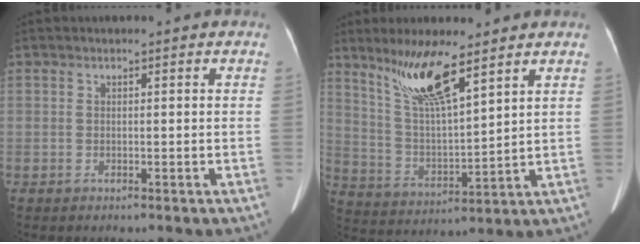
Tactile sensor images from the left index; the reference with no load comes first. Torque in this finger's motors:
{"motor_torque": [0.40, -0.47, 0.61, 0.21]}